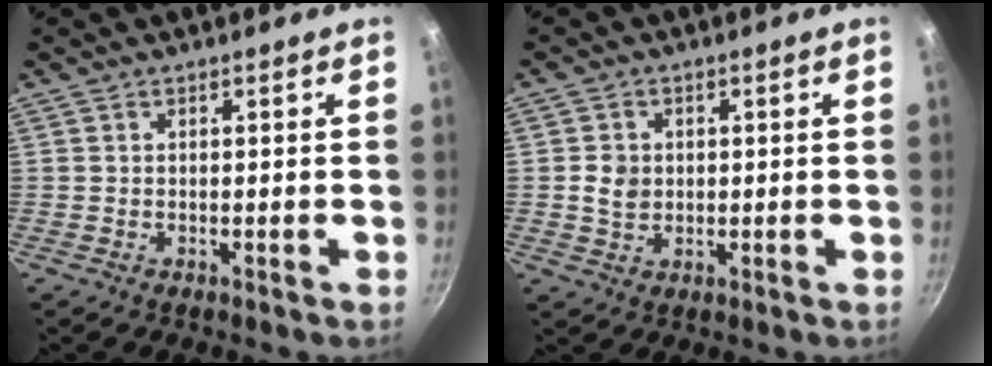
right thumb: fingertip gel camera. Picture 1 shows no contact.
{"total": 4.1, "force": [0.2, 3.4, 2.2], "torque": [-0.028, 0.004, 0.005]}